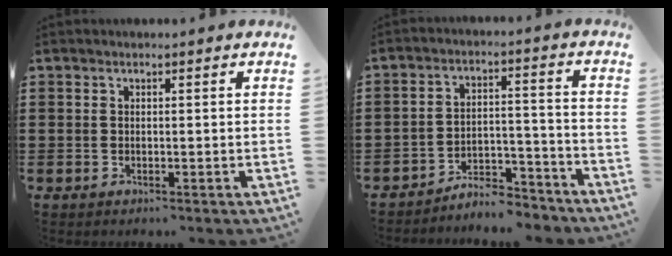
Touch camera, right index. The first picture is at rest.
{"total": 5.8, "force": [-5.6, 1.1, 0.9], "torque": [-0.013, 0.017, -0.111]}